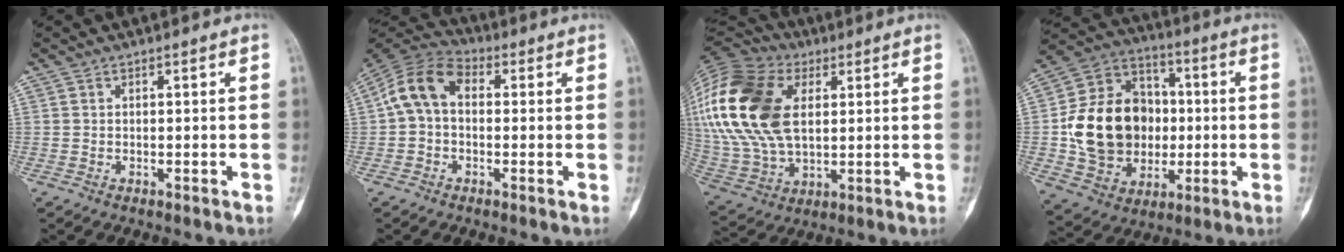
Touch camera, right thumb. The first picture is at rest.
{"total": 9.7, "force": [0.6, 6.8, 6.9], "torque": [-0.122, 0.031, -0.003]}
{"total": 28.4, "force": [7.2, 17.7, 21.0], "torque": [-0.474, 0.014, 0.136]}
{"total": 20.9, "force": [-0.6, 16.7, 12.4], "torque": [-0.187, 0.026, 0.003]}